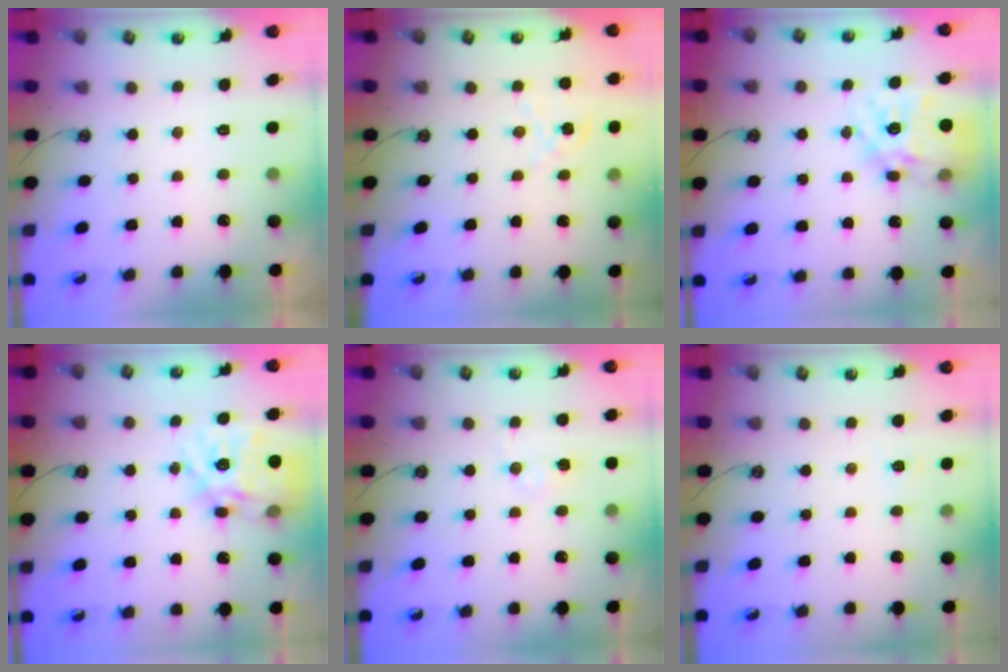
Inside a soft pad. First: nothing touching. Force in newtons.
{"total": 1.2, "press": 1.1, "slide": 0.2}
{"total": 18.3, "press": 18.2, "slide": 1.7}
{"total": 20.4, "press": 20.3, "slide": 1.8}
{"total": 4.6, "press": 4.6, "slide": 0.3}
{"total": 2.1, "press": 2.1, "slide": 0.3}